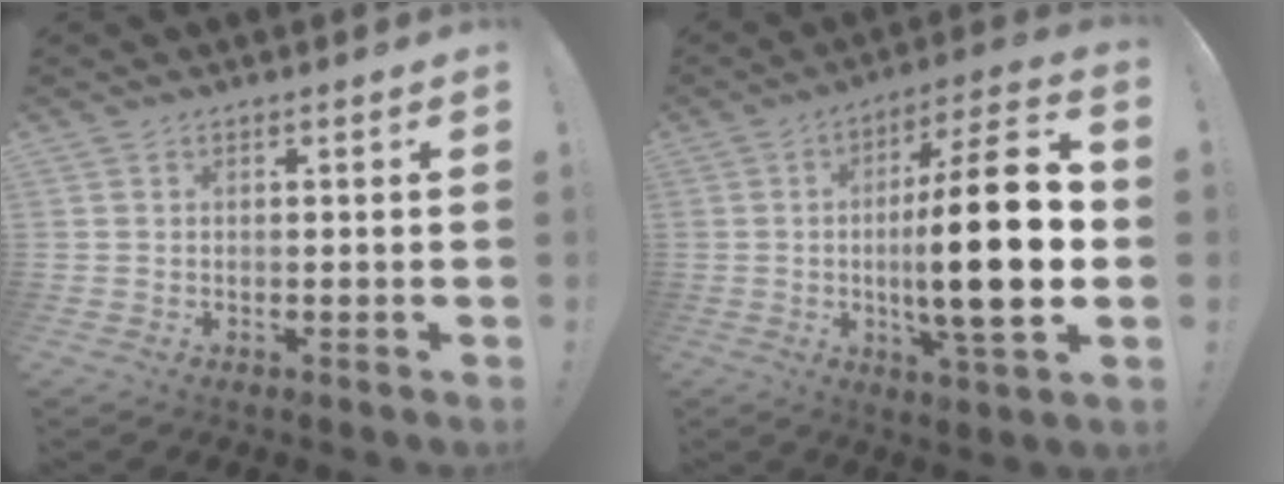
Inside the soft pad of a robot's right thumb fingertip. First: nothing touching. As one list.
[{"total": 22.7, "force": [-1.2, 4.1, 22.3], "torque": [-0.373, -0.005, -0.027]}]